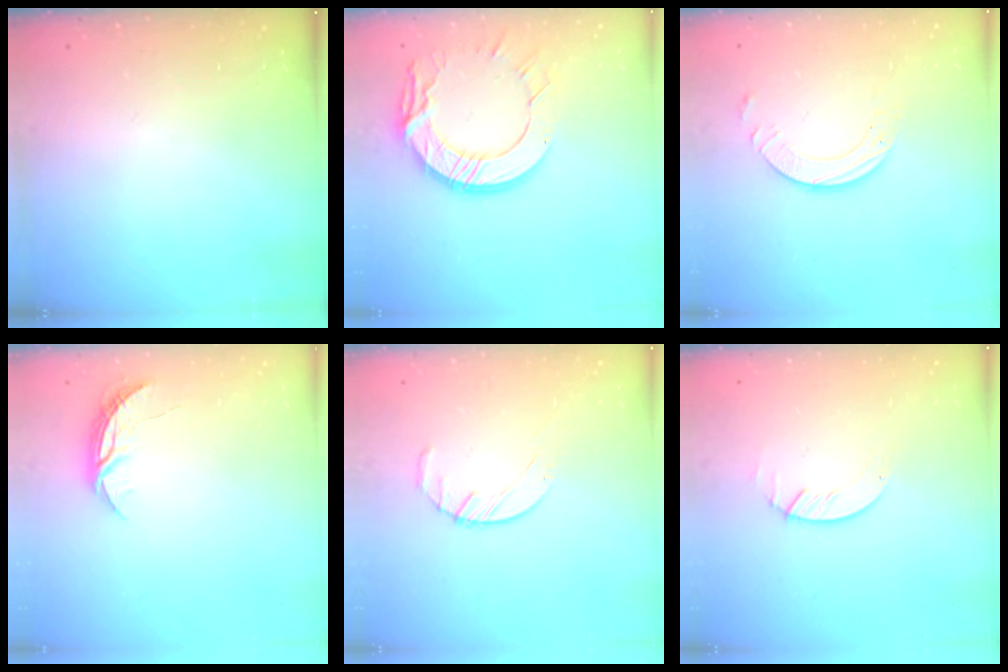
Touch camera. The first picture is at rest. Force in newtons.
{"total": 15.0, "press": 14.9, "slide": 1.5}
{"total": 6.9, "press": 6.9, "slide": 0.7}
{"total": 6.2, "press": 6.2, "slide": 0.5}
{"total": 4.8, "press": 4.7, "slide": 0.6}
{"total": 1.4, "press": 1.4, "slide": 0.2}